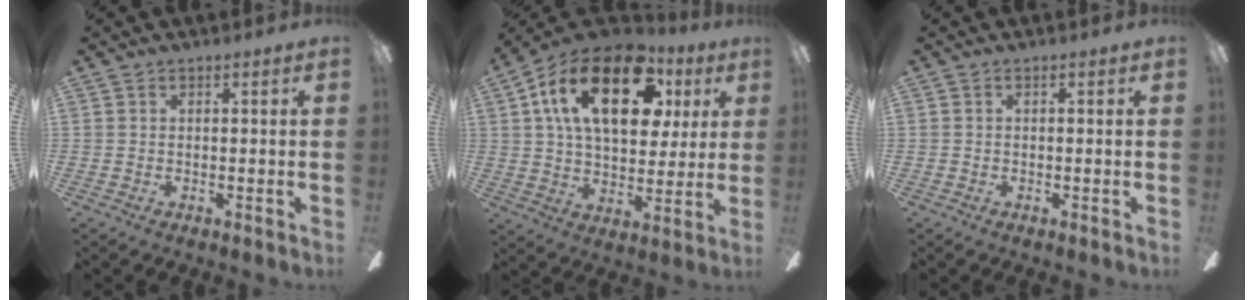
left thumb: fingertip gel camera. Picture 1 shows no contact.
{"total": 22.3, "force": [9.4, 11.8, 16.4], "torque": [-0.280, -0.009, 0.155]}
{"total": 0.0}